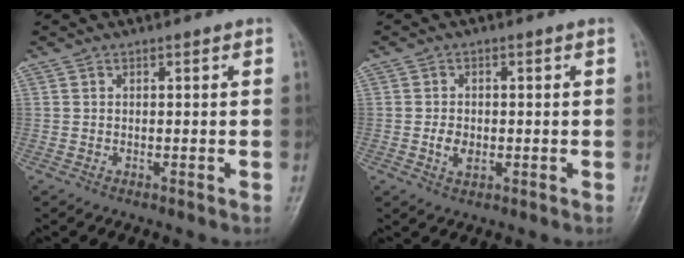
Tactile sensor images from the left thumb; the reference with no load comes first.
{"total": 3.3, "force": [-0.7, 2.4, 2.2], "torque": [-0.034, 0.002, -0.013]}